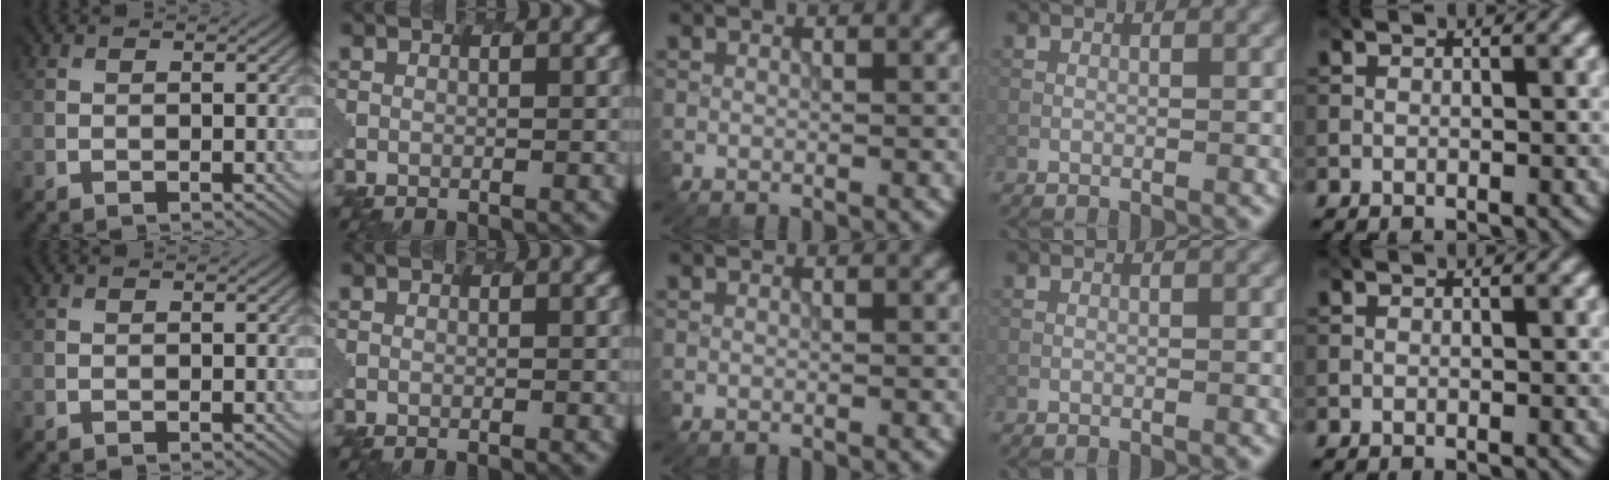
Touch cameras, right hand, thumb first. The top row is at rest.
{}